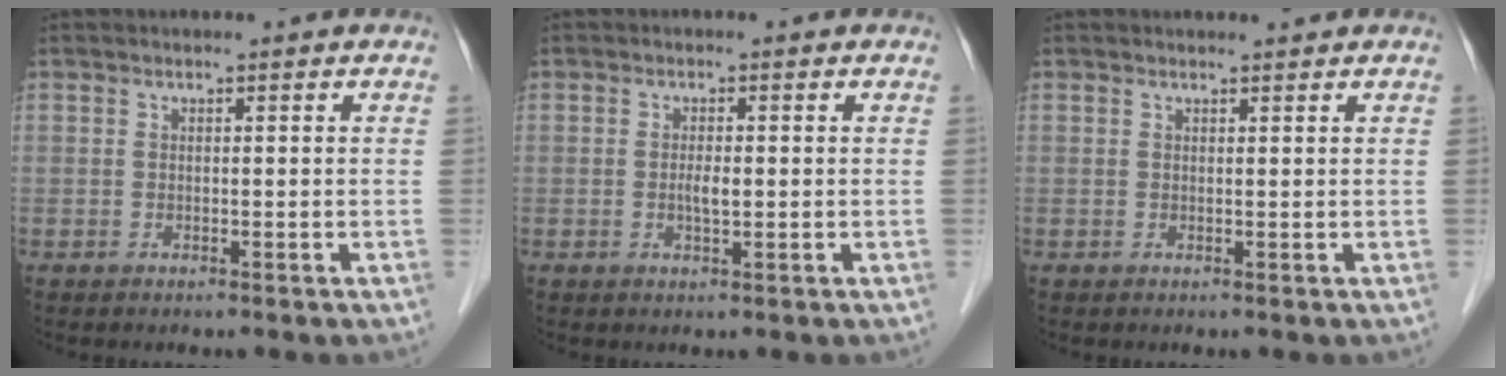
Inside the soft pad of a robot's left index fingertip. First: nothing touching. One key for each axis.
{"total": 1.8, "fx": -0.2, "fy": 0.5, "fz": 1.8, "tx": -0.035, "ty": 0.001, "tz": -0.002}
{"total": 0.6, "fx": 0.6, "fy": 0.0, "fz": -0.1, "tx": -0.005, "ty": -0.004, "tz": 0.008}